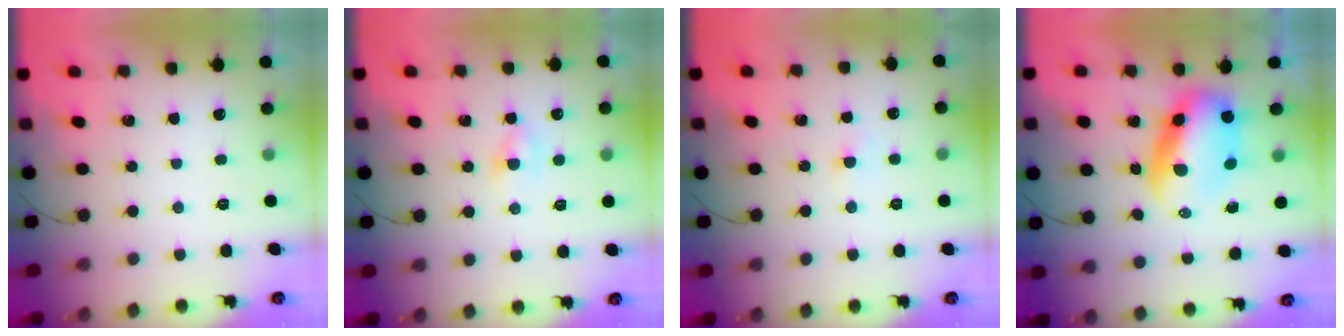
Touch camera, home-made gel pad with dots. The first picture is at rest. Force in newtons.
{"total": 2.5, "press": 2.4, "slide": 0.9}
{"total": 2.1, "press": 2.0, "slide": 0.7}
{"total": 7.3, "press": 7.1, "slide": 1.9}